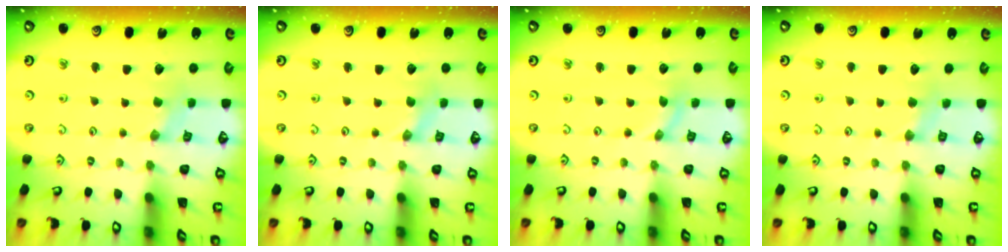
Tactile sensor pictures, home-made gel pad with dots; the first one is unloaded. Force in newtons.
{"total": 0.0}
{"total": 0.0}
{"total": 2.8, "press": 2.7, "slide": 0.5}